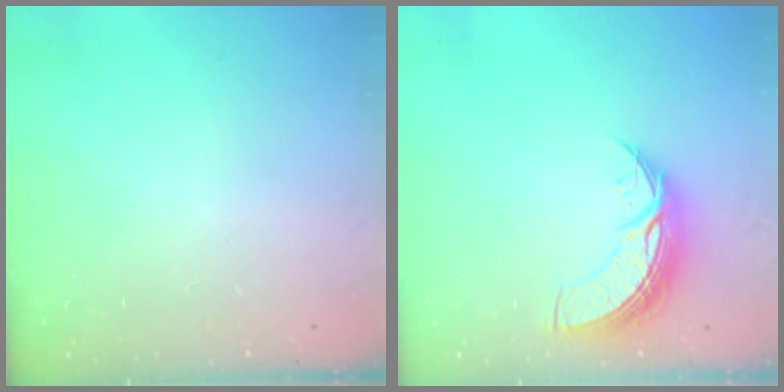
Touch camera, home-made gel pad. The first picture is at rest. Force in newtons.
{"total": 9.5, "press": 9.5, "slide": 0.8}